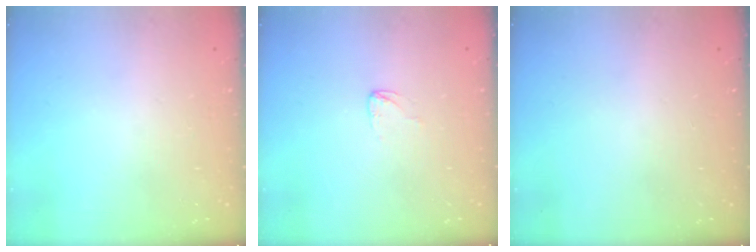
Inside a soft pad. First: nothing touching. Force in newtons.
{"total": 2.0, "press": 2.0, "slide": 0.1}
{"total": 0.0}